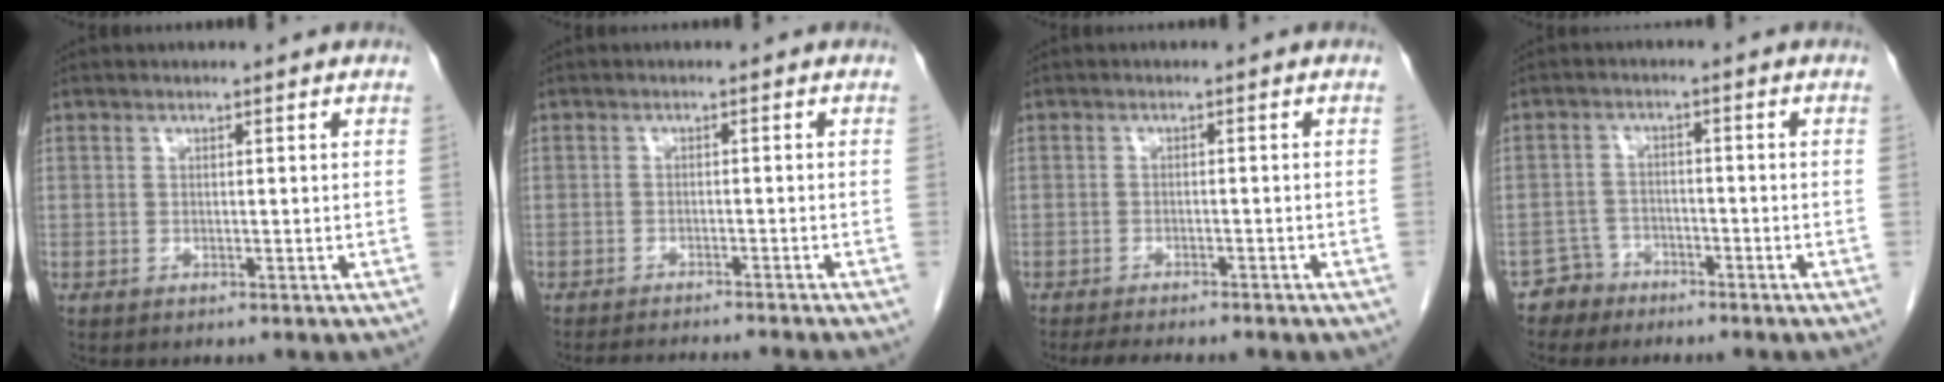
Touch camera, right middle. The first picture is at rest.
{"total": 4.5, "force": [-3.8, -0.6, 2.2], "torque": [-0.018, -0.006, -0.057]}
{"total": 8.5, "force": [-7.1, 1.9, 4.3], "torque": [-0.056, -0.004, -0.090]}
{"total": 3.5, "force": [-2.7, 2.2, -0.6], "torque": [0.010, 0.009, -0.051]}